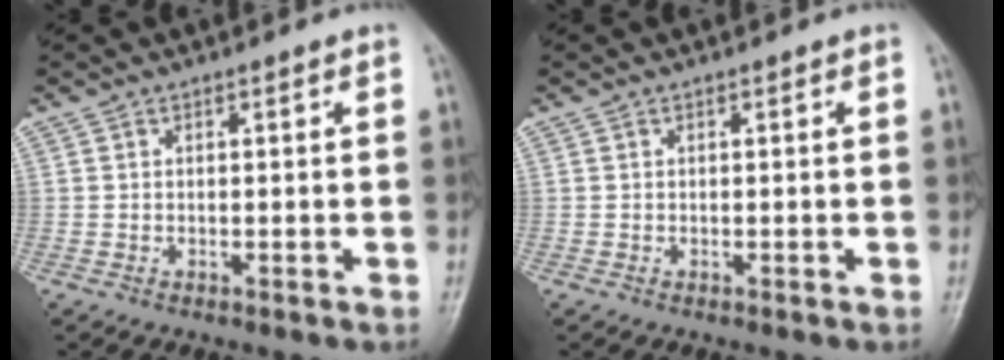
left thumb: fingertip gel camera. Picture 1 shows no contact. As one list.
[{"total": 0.0}]